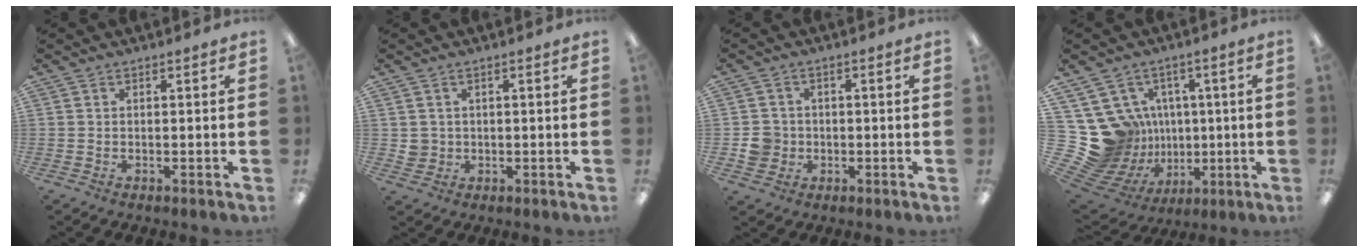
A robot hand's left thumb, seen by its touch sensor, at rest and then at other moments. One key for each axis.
{"total": 2.9, "fx": 0.7, "fy": 2.8, "fz": 0.4, "tx": -0.013, "ty": 0.006, "tz": 0.013}
{"total": 5.1, "fx": -0.9, "fy": 4.9, "fz": 1.4, "tx": -0.027, "ty": 0.008, "tz": -0.015}
{"total": 17.2, "fx": 1.8, "fy": 16.4, "fz": 4.8, "tx": -0.119, "ty": -0.028, "tz": 0.080}